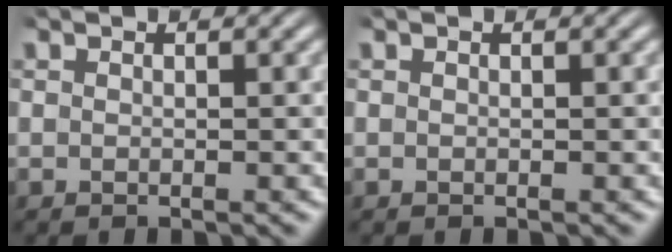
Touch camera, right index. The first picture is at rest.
{"total": 0.0}